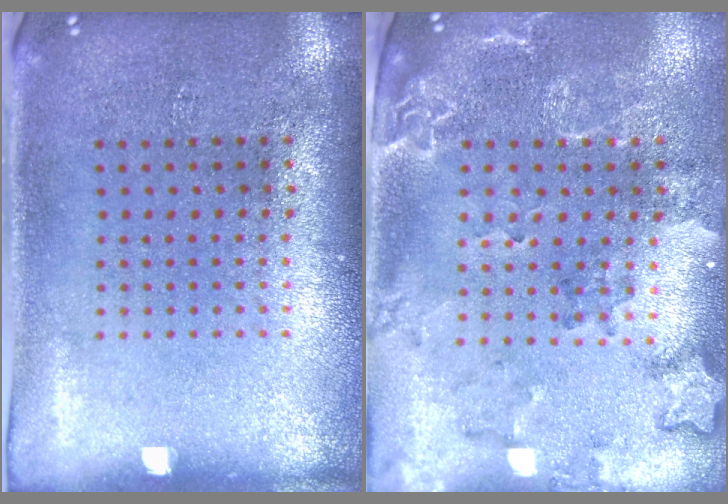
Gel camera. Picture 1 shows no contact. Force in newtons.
{"total": 2.2, "press": 1.9, "slide": 1.1}